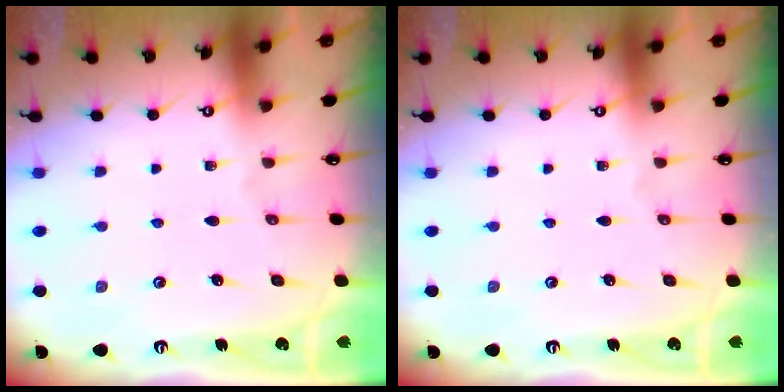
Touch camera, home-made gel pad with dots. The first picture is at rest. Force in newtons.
{"total": 0.0}